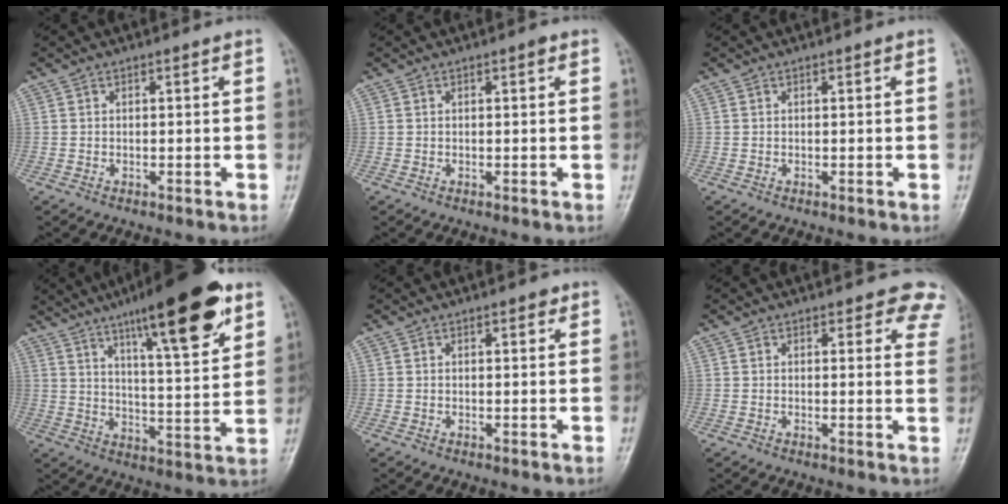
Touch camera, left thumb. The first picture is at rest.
{"total": 0.9, "force": [0.4, 0.3, 0.7], "torque": [-0.010, 0.001, 0.002]}
{"total": 0.0}
{"total": 20.1, "force": [11.7, 4.5, 15.8], "torque": [-0.211, -0.044, 0.181]}
{"total": 1.5, "force": [0.9, 0.7, 1.0], "torque": [-0.007, -0.001, 0.008]}
{"total": 6.8, "force": [5.4, 3.3, 2.4], "torque": [0.021, -0.020, 0.035]}